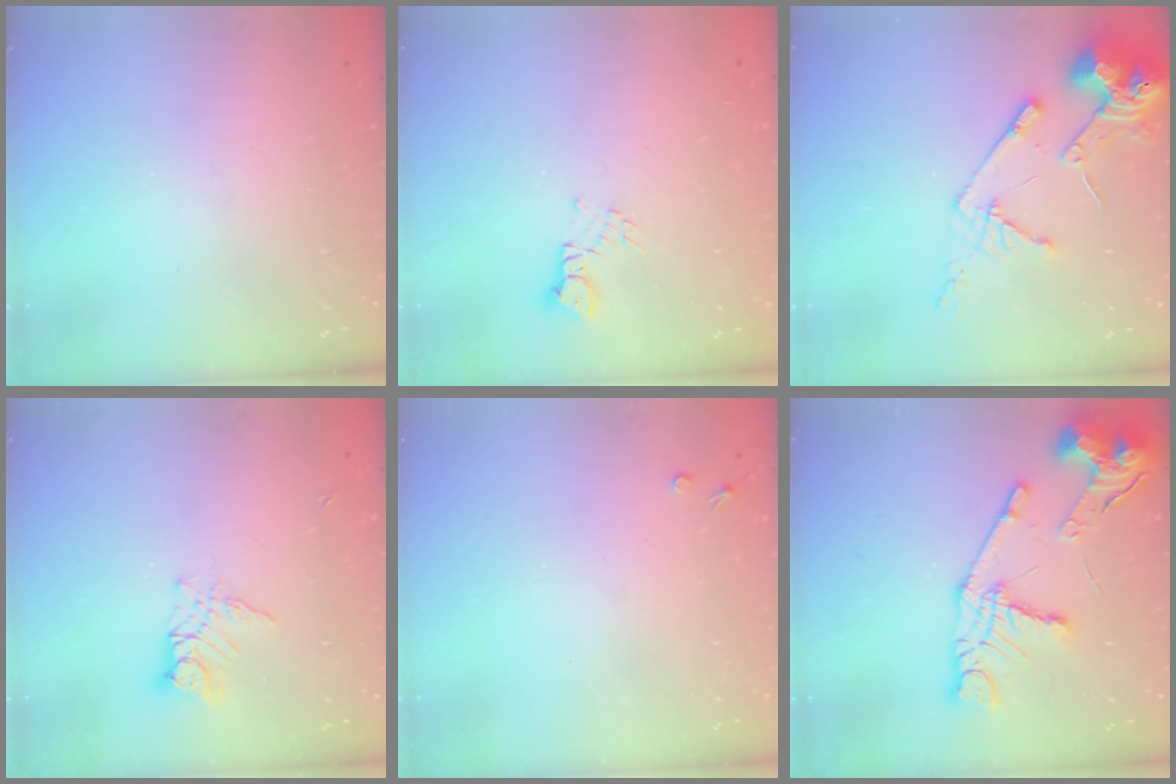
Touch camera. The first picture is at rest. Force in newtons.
{"total": 2.6, "press": 2.5, "slide": 0.4}
{"total": 13.9, "press": 13.7, "slide": 1.8}
{"total": 8.3, "press": 8.3, "slide": 0.7}
{"total": 2.7, "press": 2.7, "slide": 0.4}
{"total": 16.9, "press": 16.8, "slide": 1.7}